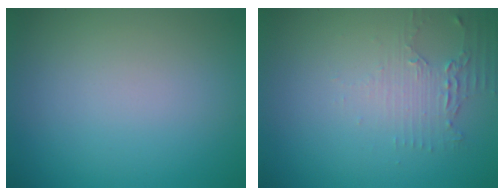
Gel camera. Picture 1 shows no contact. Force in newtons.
{"total": 2.0, "press": 1.6, "slide": 1.1}